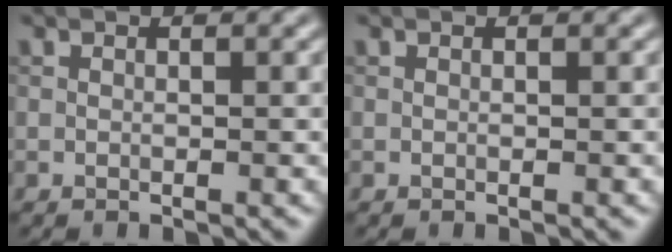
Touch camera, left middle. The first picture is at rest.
{"total": 0.0}